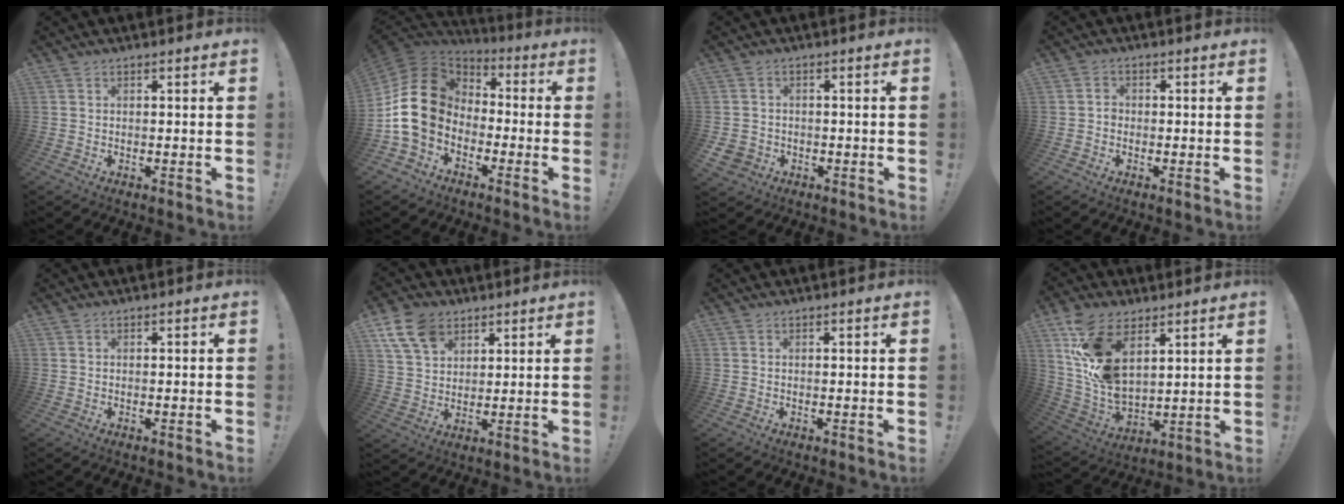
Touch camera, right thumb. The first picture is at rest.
{"total": 17.0, "force": [-0.6, 13.1, 10.8], "torque": [-0.200, 0.015, -0.005]}
{"total": 3.2, "force": [-1.0, 2.8, 1.2], "torque": [-0.025, -0.005, -0.020]}
{"total": 2.0, "force": [-0.9, 1.5, 1.0], "torque": [-0.019, 0.009, -0.016]}
{"total": 0.0}
{"total": 11.0, "force": [6.1, 7.3, 5.5], "torque": [-0.095, -0.020, 0.121]}
{"total": 0.0}
{"total": 15.7, "force": [8.2, 8.7, 10.1], "torque": [-0.211, -0.046, 0.158]}